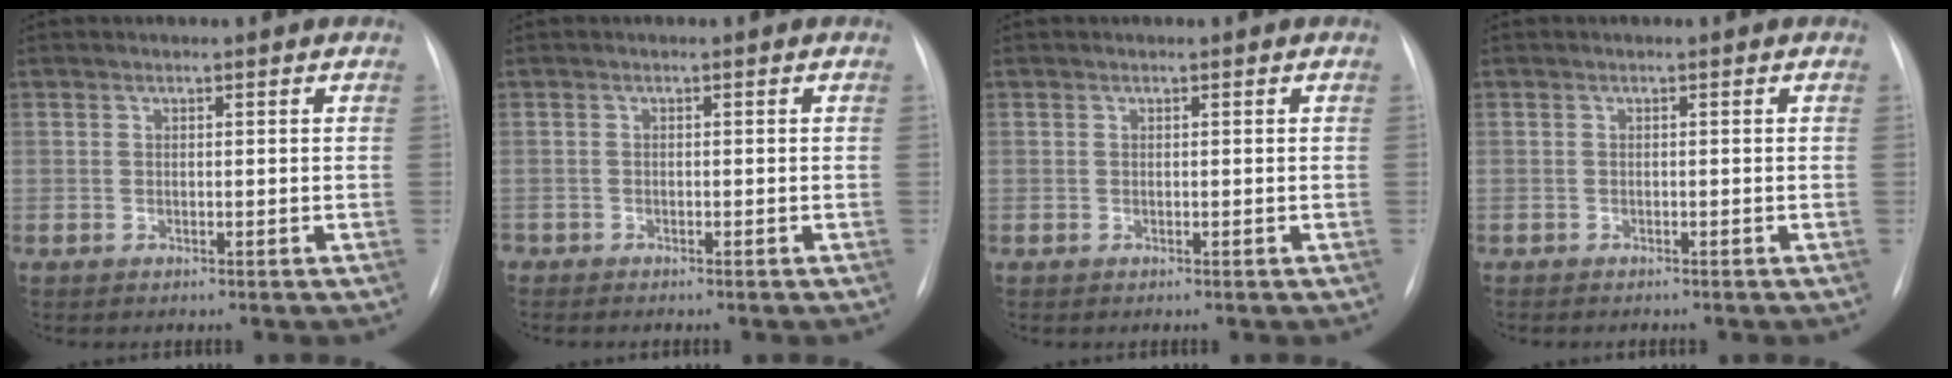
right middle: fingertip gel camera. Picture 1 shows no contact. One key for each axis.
{"total": 0.9, "fx": -0.9, "fy": 0.2, "fz": 0.1, "tx": -0.005, "ty": -0.002, "tz": -0.015}
{"total": 0.0}
{"total": 1.0, "fx": -0.9, "fy": 0.2, "fz": 0.4, "tx": -0.010, "ty": -0.004, "tz": -0.011}